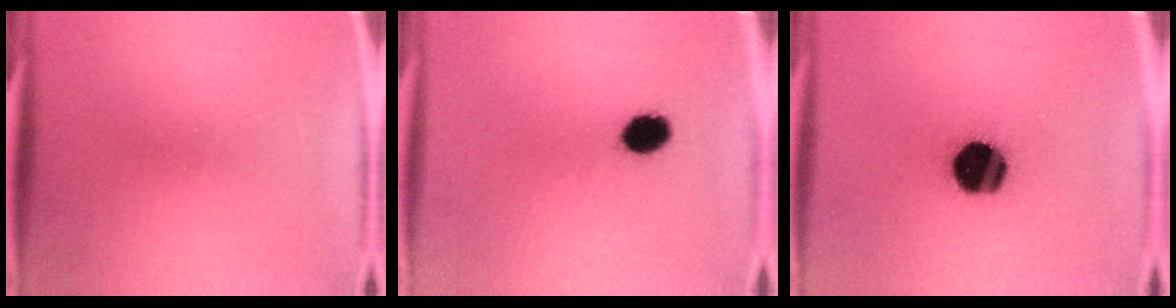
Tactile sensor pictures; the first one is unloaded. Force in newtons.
{"total": 6.0}
{"total": 18.5}